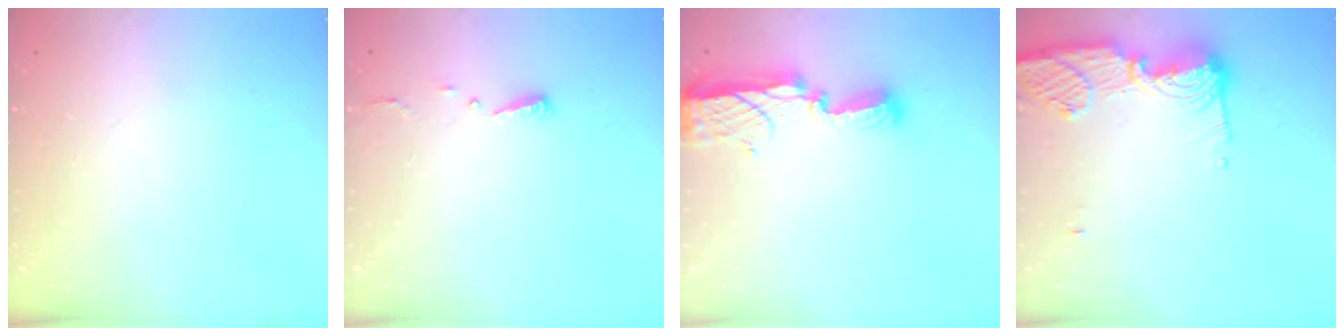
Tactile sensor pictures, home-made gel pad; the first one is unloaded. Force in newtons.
{"total": 4.4, "press": 4.4, "slide": 0.4}
{"total": 8.7, "press": 8.6, "slide": 0.8}
{"total": 12.0, "press": 12.0, "slide": 1.1}